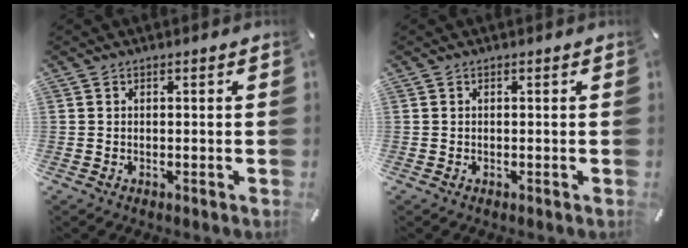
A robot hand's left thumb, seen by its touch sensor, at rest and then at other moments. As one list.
[{"total": 0.0}]